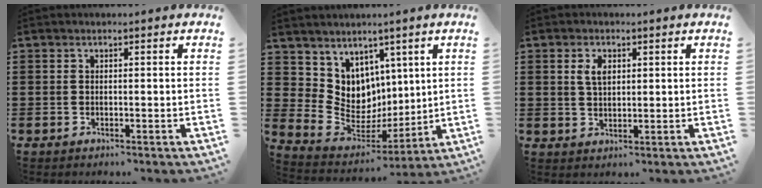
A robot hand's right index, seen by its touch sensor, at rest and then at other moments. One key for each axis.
{"total": 7.7, "fx": 3.6, "fy": 6.8, "fz": 0.6, "tx": -0.062, "ty": -0.055, "tz": 0.076}
{"total": 3.0, "fx": 1.0, "fy": 1.7, "fz": 2.3, "tx": -0.051, "ty": 0.007, "tz": 0.018}